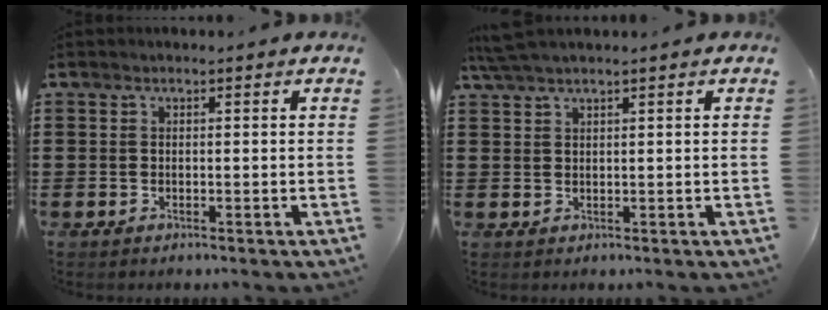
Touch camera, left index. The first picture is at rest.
{"total": 2.6, "force": [2.1, 0.0, 1.5], "torque": [-0.034, 0.003, 0.040]}